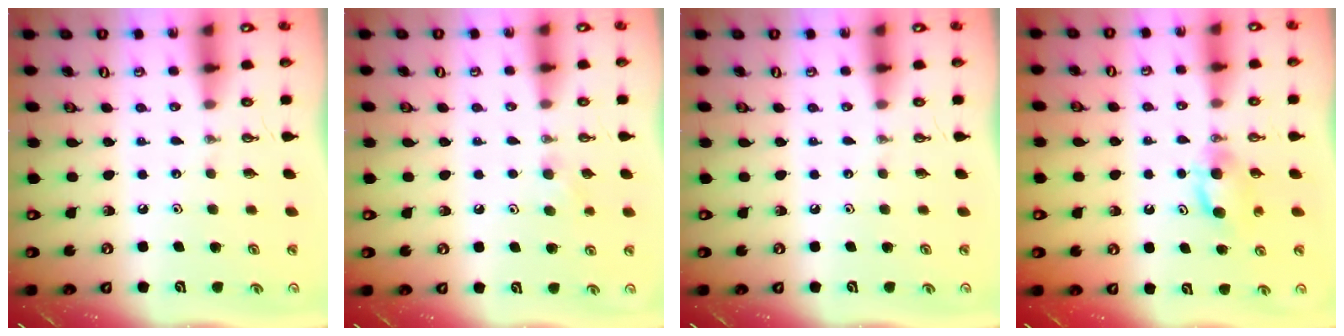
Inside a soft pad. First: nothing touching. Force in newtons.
{"total": 6.9, "press": 5.6, "slide": 4.0}
{"total": 0.0}
{"total": 4.9, "press": 4.8, "slide": 0.8}